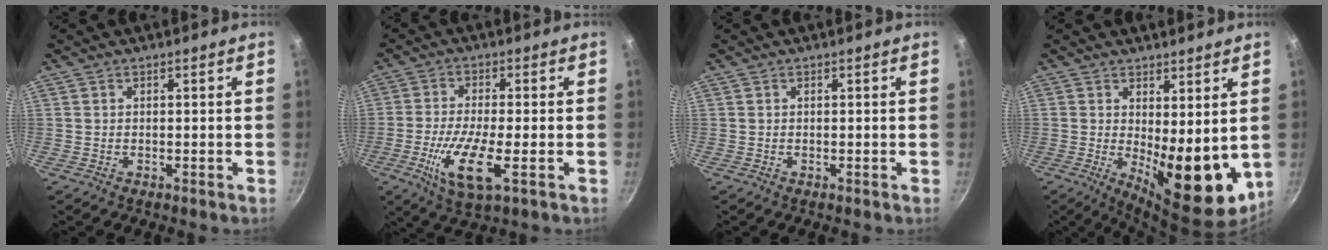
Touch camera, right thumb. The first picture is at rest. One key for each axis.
{"total": 10.6, "fx": -3.0, "fy": 3.0, "fz": 9.7, "tx": -0.196, "ty": -0.007, "tz": -0.060}
{"total": 0.0}
{"total": 12.8, "fx": 0.7, "fy": 5.2, "fz": 11.6, "tx": -0.131, "ty": -0.030, "tz": 0.024}